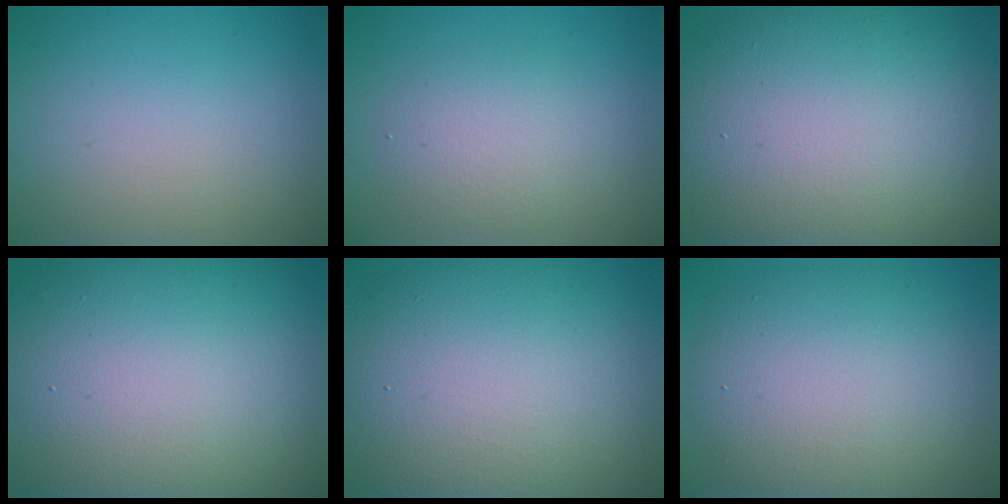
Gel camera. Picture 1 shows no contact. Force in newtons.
{"total": 2.9, "press": 2.9, "slide": 0.2}
{"total": 15.3, "press": 15.3, "slide": 1.0}
{"total": 19.4, "press": 19.4, "slide": 0.9}
{"total": 13.4, "press": 13.3, "slide": 0.8}
{"total": 9.7, "press": 9.7, "slide": 0.9}